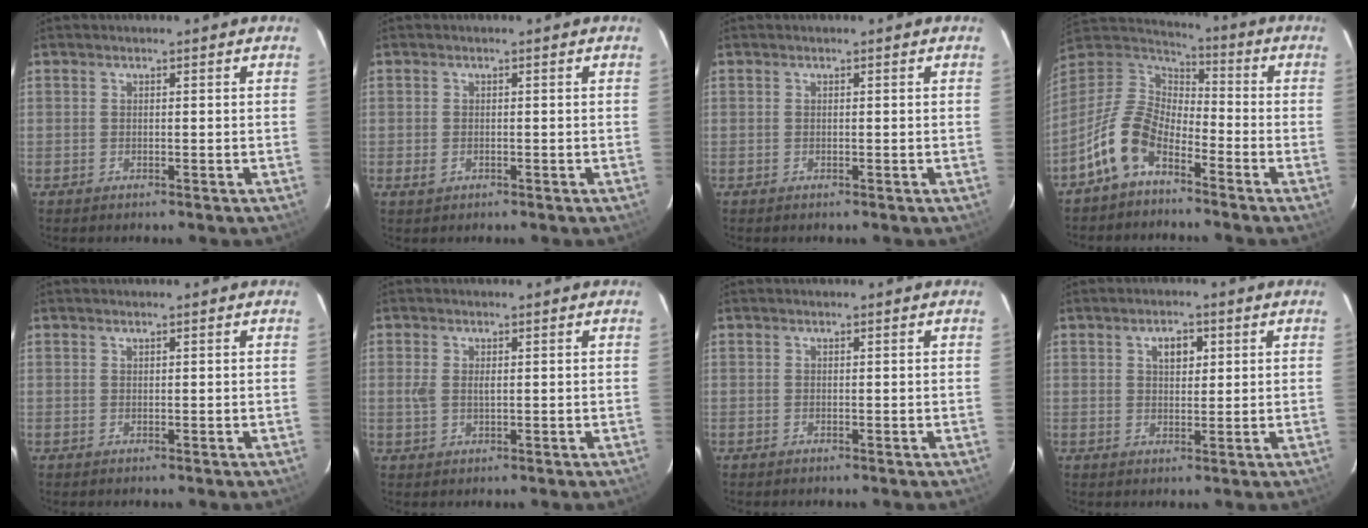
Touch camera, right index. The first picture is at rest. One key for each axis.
{"total": 1.4, "fx": -0.6, "fy": 1.1, "fz": 0.8, "tx": -0.014, "ty": -0.002, "tz": -0.011}
{"total": 0.0}
{"total": 11.6, "fx": -6.8, "fy": 6.3, "fz": 7.1, "tx": -0.150, "ty": 0.016, "tz": -0.142}
{"total": 0.0}
{"total": 2.5, "fx": 0.4, "fy": 1.4, "fz": 2.1, "tx": -0.041, "ty": 0.000, "tz": 0.007}
{"total": 0.0}
{"total": 3.6, "fx": 1.4, "fy": 2.1, "fz": 2.6, "tx": -0.040, "ty": 0.010, "tz": 0.024}